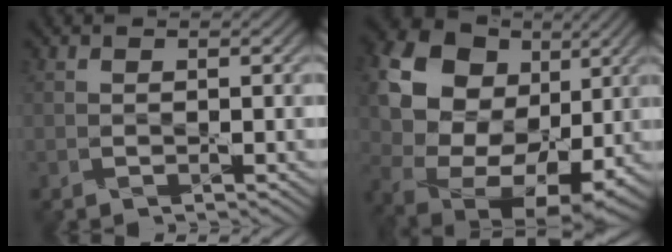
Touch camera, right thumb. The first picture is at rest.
{"total": 21.3, "force": [7.4, 16.2, 11.8], "torque": [-0.276, 0.034, 0.146]}